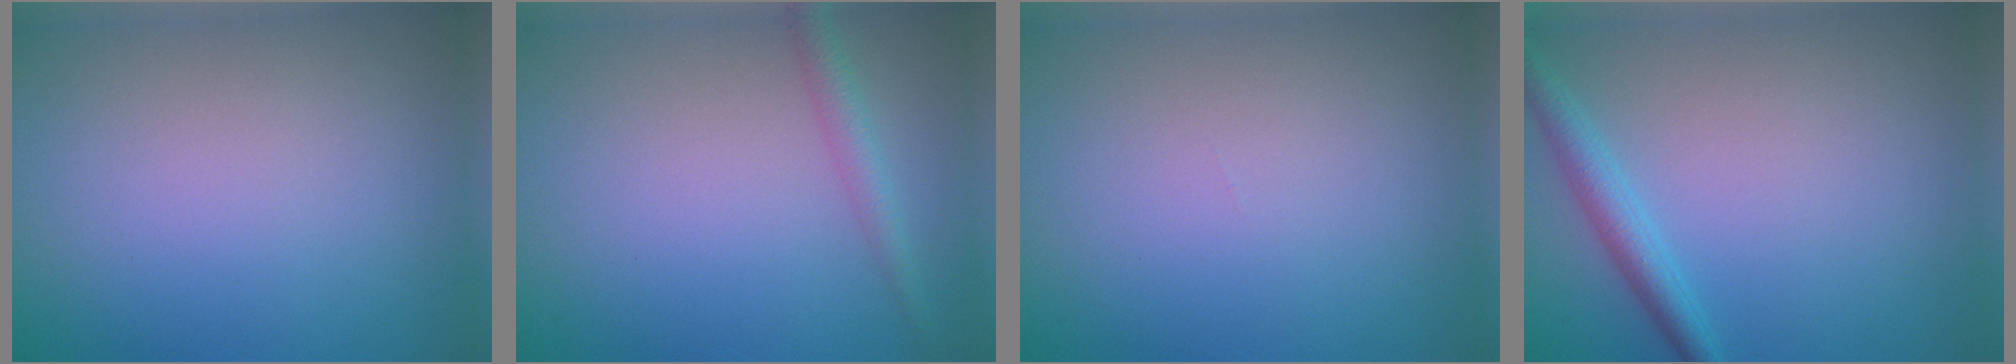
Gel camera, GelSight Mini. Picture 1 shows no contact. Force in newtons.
{"total": 2.2, "press": 2.2, "slide": 0.1}
{"total": 0.0}
{"total": 2.6, "press": 2.6, "slide": 0.1}